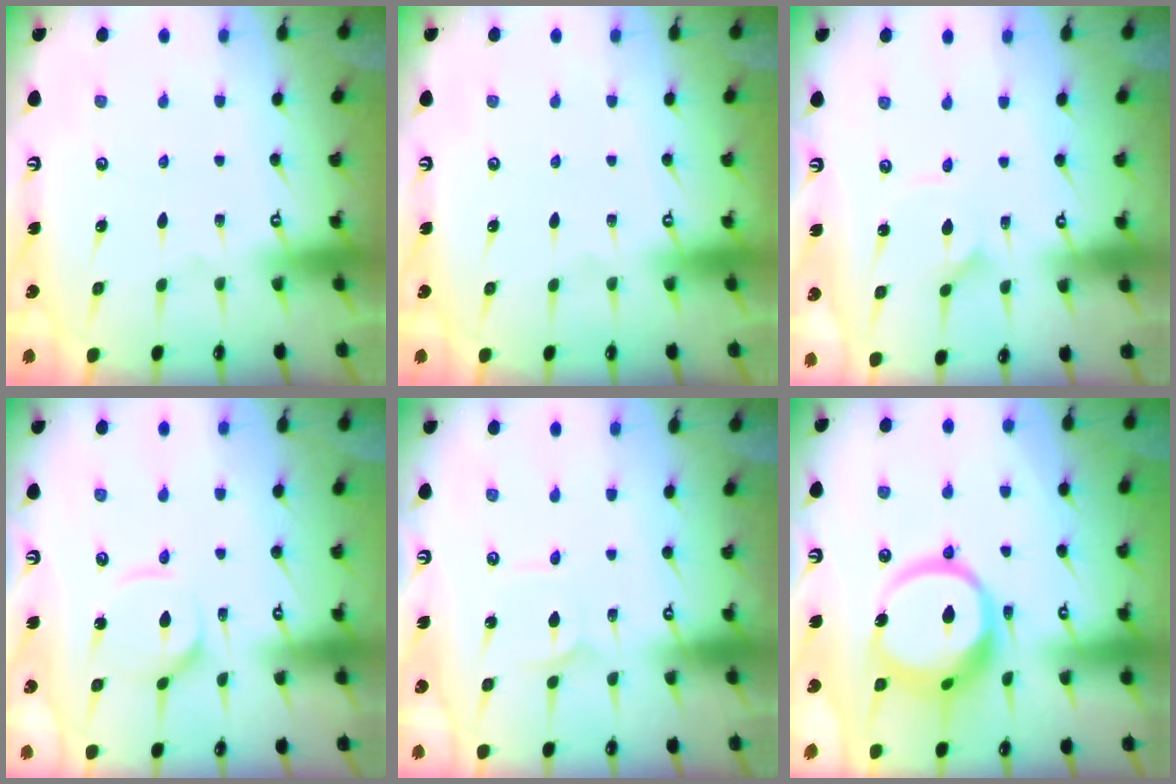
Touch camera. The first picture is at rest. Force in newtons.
{"total": 0.0}
{"total": 2.9, "press": 2.9, "slide": 0.3}
{"total": 5.4, "press": 5.4, "slide": 0.4}
{"total": 1.1, "press": 1.1, "slide": 0.1}
{"total": 15.0, "press": 14.9, "slide": 1.7}